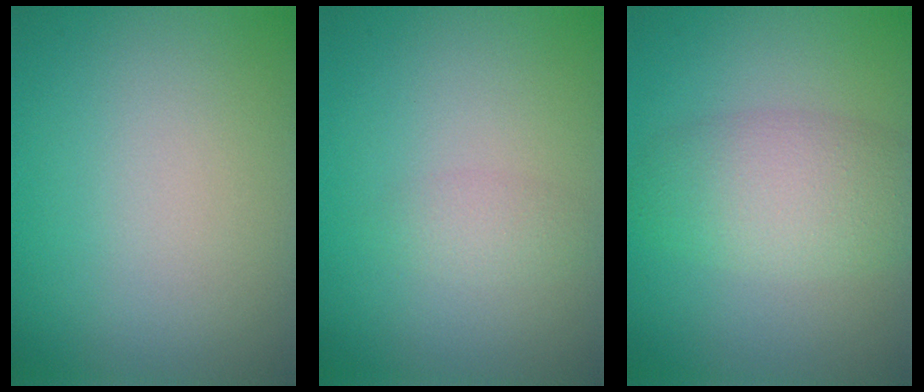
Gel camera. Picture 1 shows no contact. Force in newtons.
{"total": 1.2, "press": 1.2, "slide": 0.0}
{"total": 4.9, "press": 4.9, "slide": 0.2}